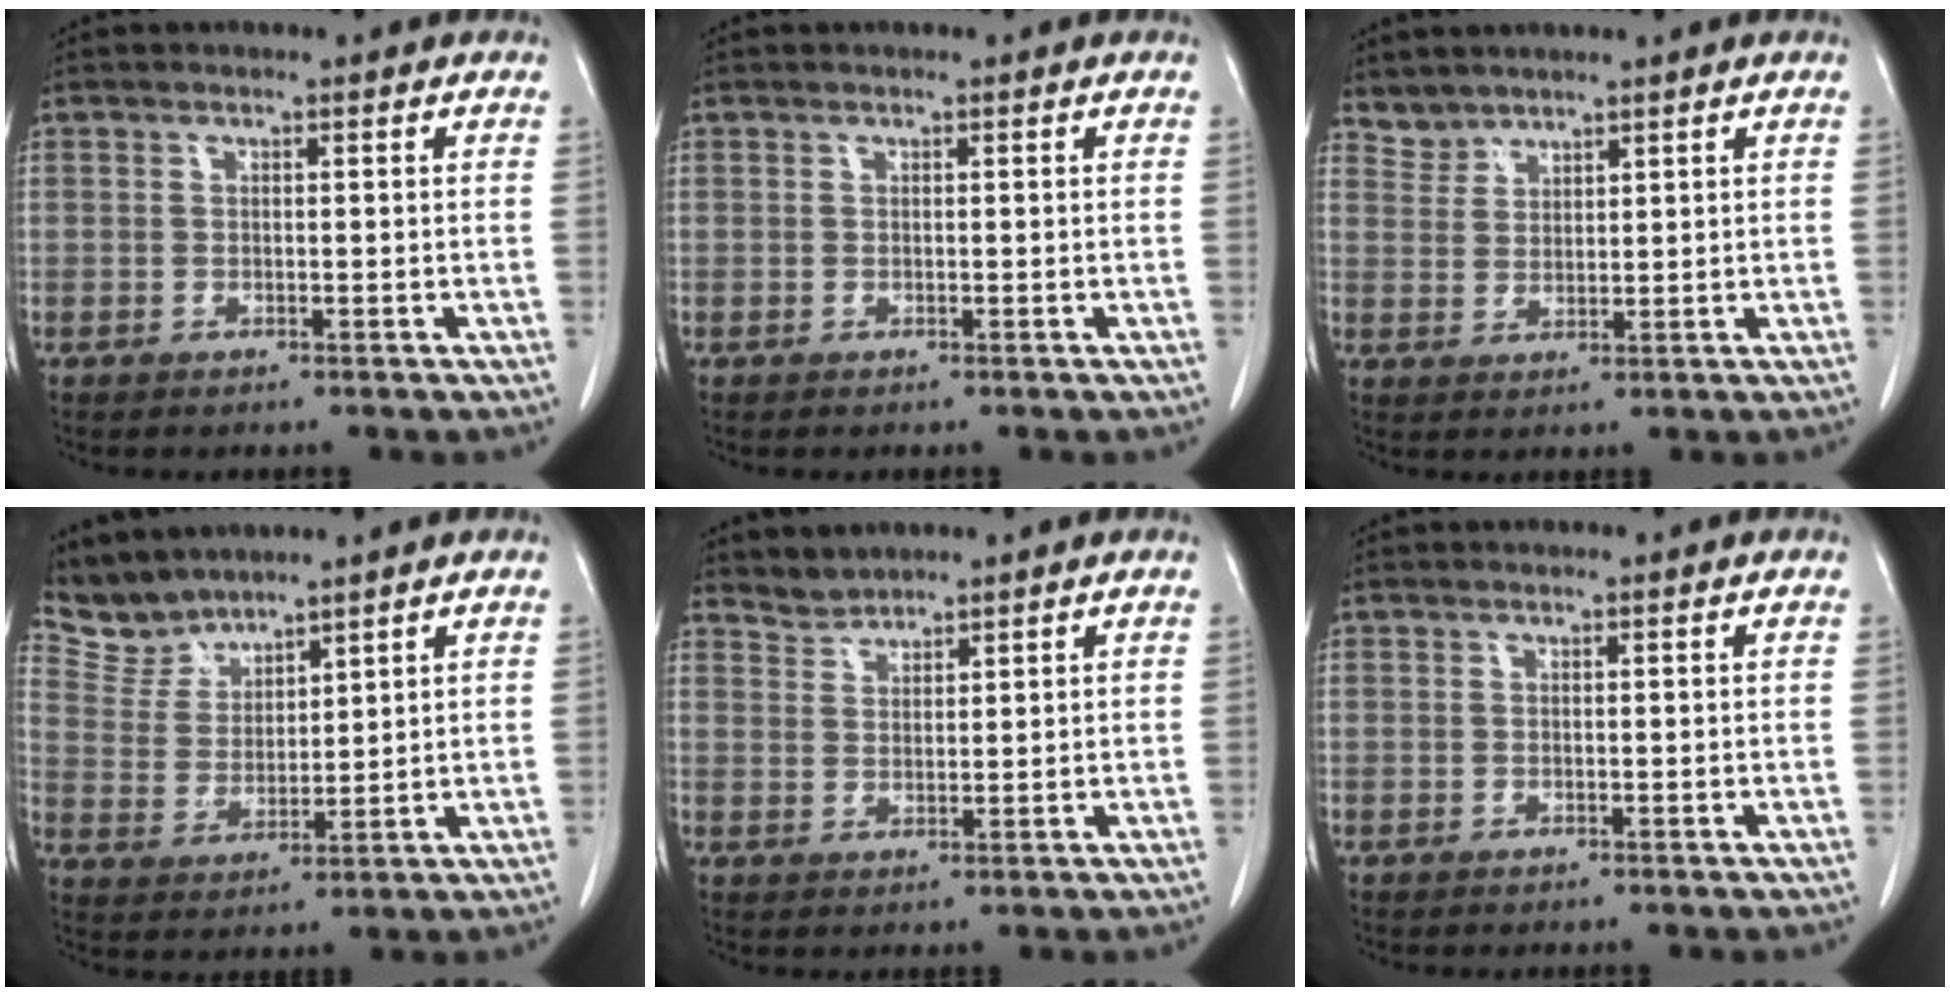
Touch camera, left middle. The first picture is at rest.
{"total": 0.0}
{"total": 2.8, "force": [2.6, 0.9, -0.5], "torque": [0.012, 0.008, 0.052]}
{"total": 5.9, "force": [5.8, 1.1, -0.3], "torque": [-0.006, 0.007, 0.133]}
{"total": 2.4, "force": [2.3, 0.3, -0.6], "torque": [0.009, 0.003, 0.049]}
{"total": 0.0}